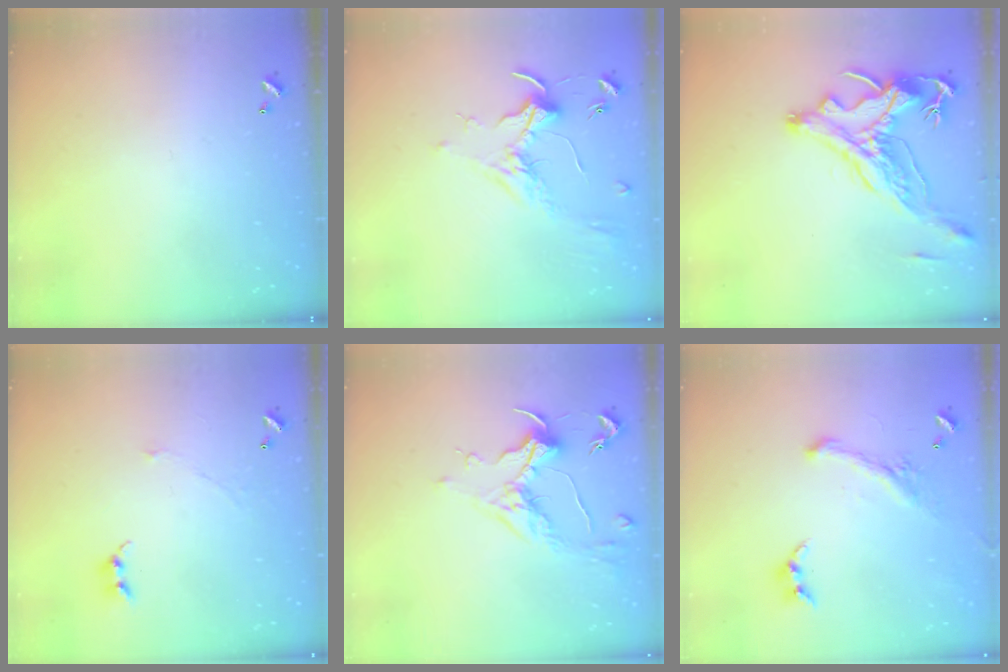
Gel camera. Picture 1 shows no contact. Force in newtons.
{"total": 1.7, "press": 1.5, "slide": 0.8}
{"total": 5.1, "press": 4.8, "slide": 1.7}
{"total": 1.1, "press": 1.1, "slide": 0.4}
{"total": 0.8, "press": 0.6, "slide": 0.6}
{"total": 1.7, "press": 1.0, "slide": 1.3}